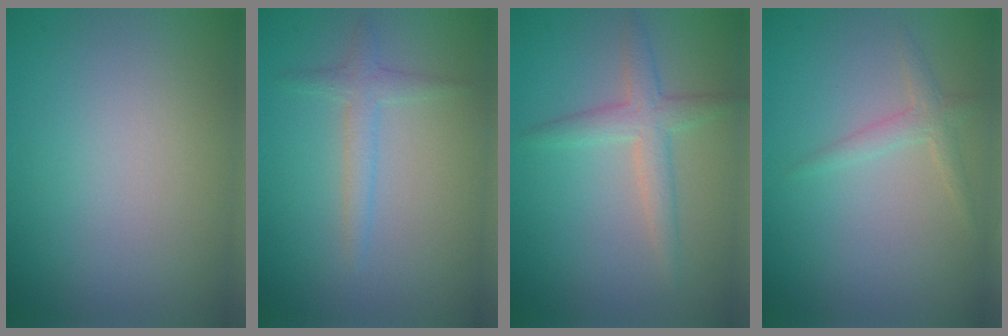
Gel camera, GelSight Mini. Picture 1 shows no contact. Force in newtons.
{"total": 1.8, "press": 1.8, "slide": 0.0}
{"total": 2.8, "press": 2.8, "slide": 0.0}
{"total": 1.4, "press": 1.4, "slide": 0.0}